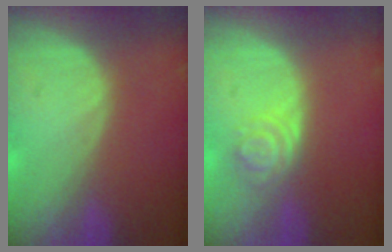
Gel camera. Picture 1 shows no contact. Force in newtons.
{"total": 4.2, "press": 3.7, "slide": 2.0}